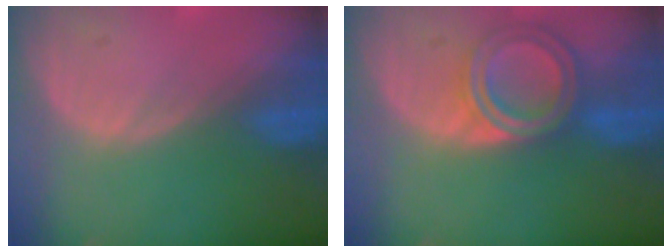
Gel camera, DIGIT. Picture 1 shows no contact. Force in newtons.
{"total": 6.8, "press": 6.0, "slide": 3.1}